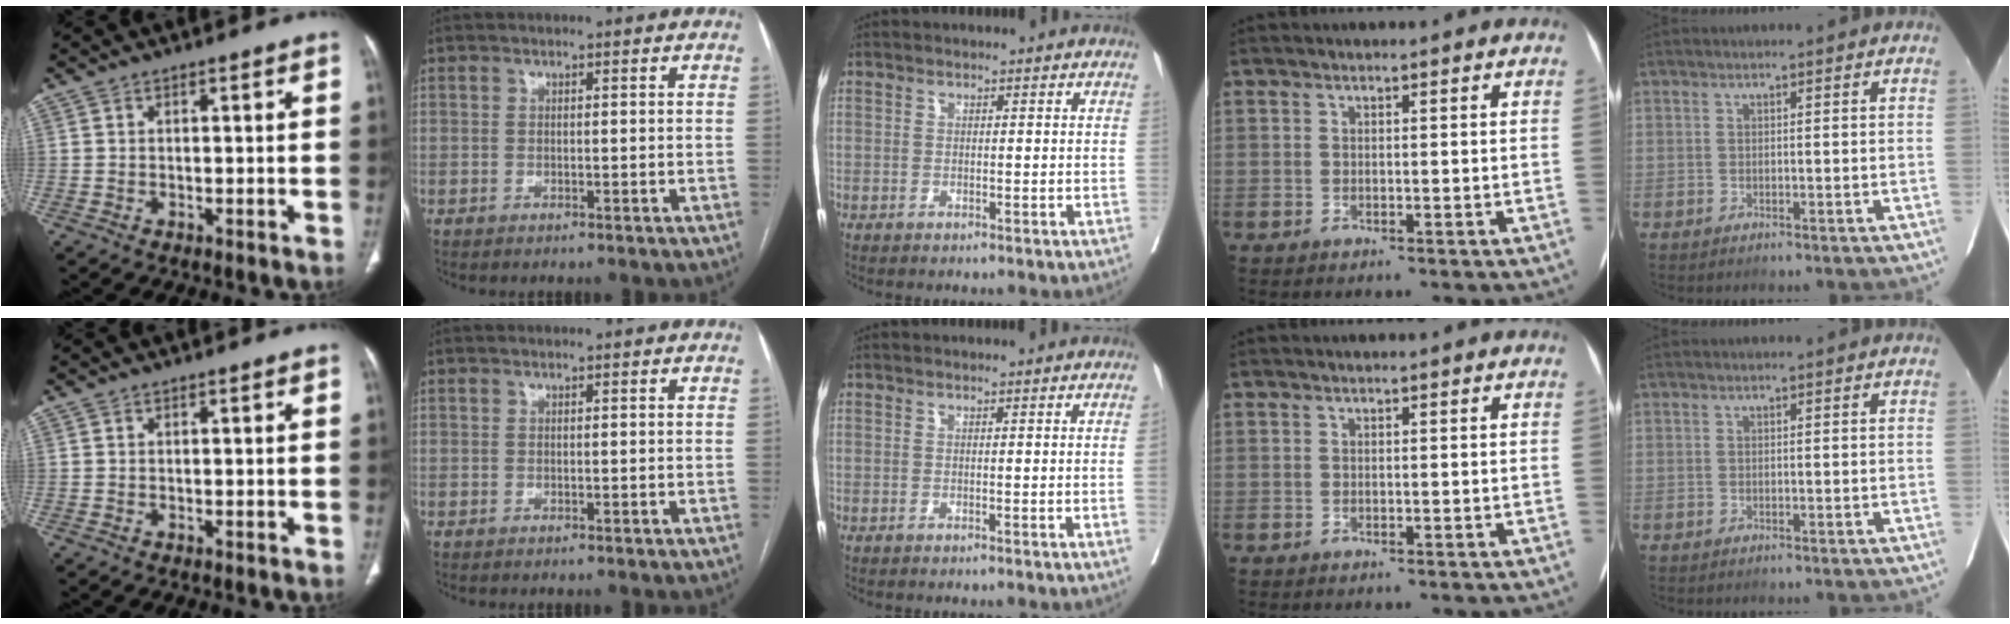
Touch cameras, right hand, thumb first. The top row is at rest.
{"middle": {"total": 1.2, "force": [-0.1, -0.5, 1.1], "torque": [-0.013, 0.002, 0.001]}}